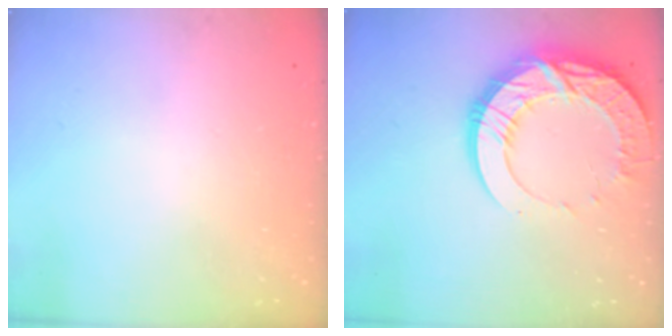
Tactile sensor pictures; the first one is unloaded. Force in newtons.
{"total": 18.8, "press": 18.8, "slide": 1.7}